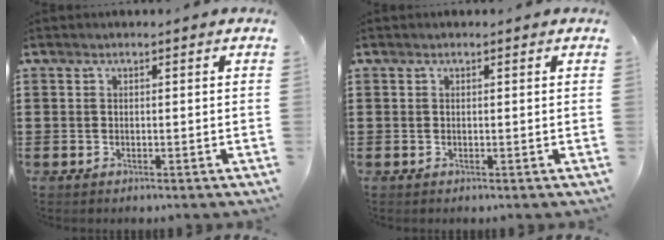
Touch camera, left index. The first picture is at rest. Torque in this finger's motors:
{"motor_torque": [2.14, 0.00, 0.03, 0.01]}